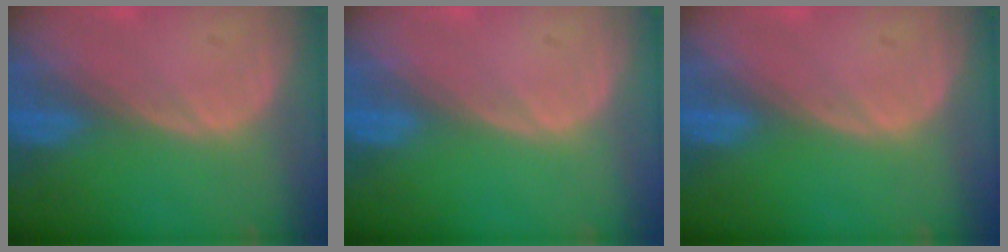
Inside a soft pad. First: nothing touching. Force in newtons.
{"total": 0.0}
{"total": 0.0}